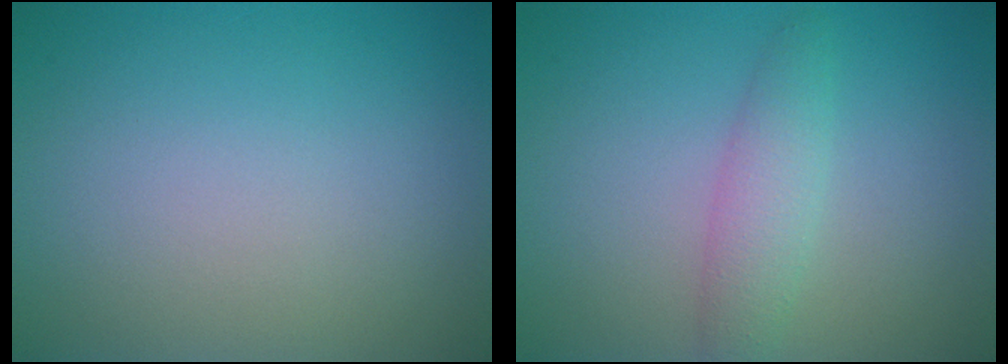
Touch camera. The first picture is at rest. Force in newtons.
{"total": 2.5, "press": 2.5, "slide": 0.1}